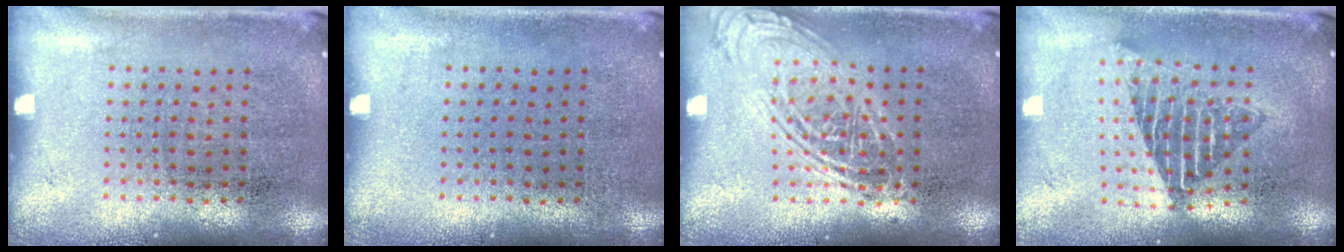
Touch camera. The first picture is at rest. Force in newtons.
{"total": 0.0}
{"total": 2.4, "press": 2.4, "slide": 0.3}
{"total": 1.6, "press": 1.4, "slide": 0.9}